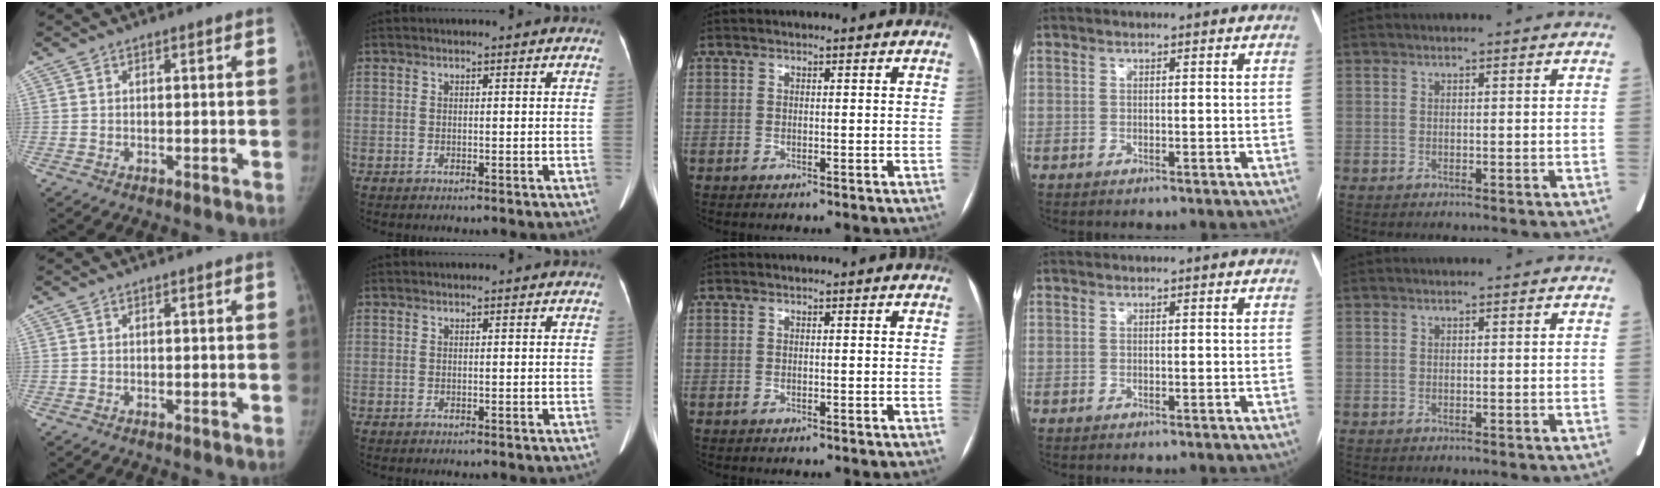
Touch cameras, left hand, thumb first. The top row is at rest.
{}